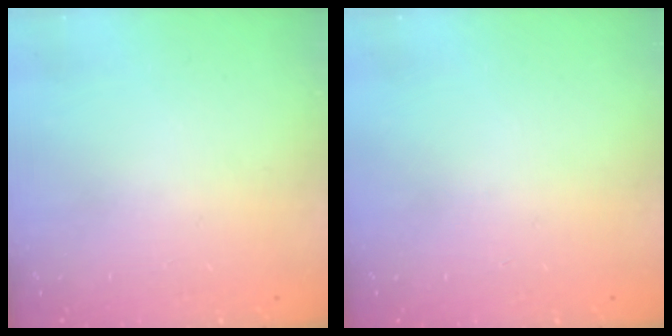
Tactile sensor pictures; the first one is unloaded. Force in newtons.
{"total": 0.0}